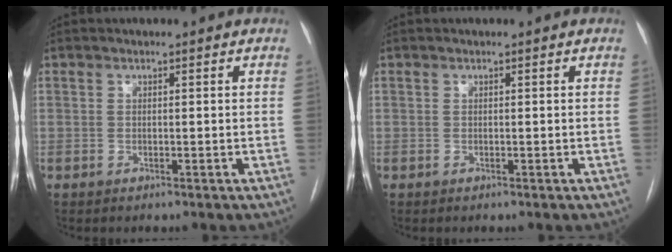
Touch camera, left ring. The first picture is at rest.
{"total": 0.0}